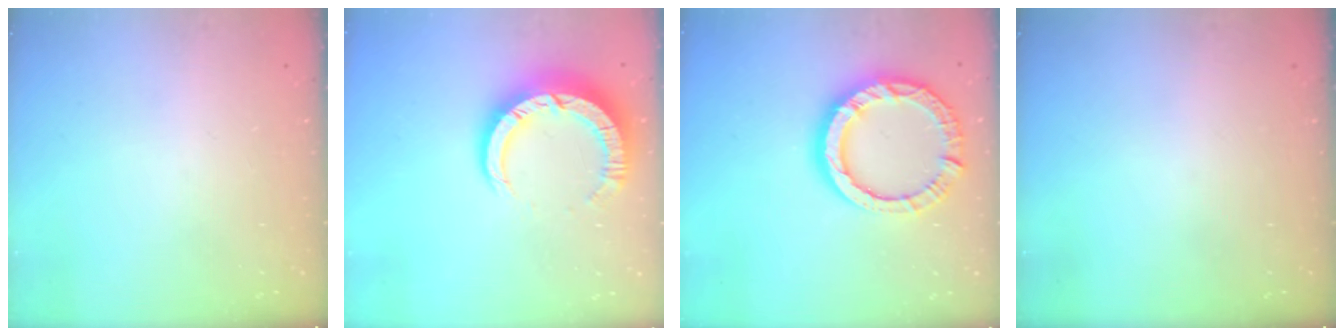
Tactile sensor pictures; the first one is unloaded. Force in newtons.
{"total": 10.4, "press": 10.4, "slide": 1.1}
{"total": 14.8, "press": 14.7, "slide": 1.6}
{"total": 0.0}